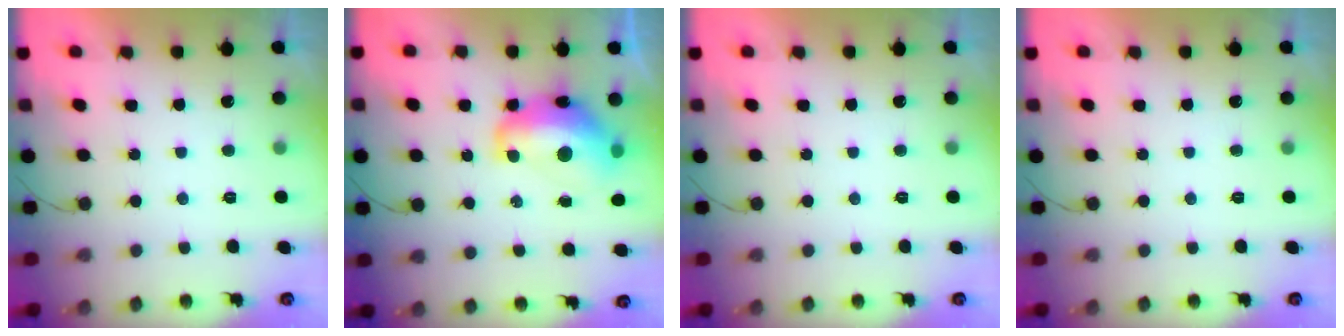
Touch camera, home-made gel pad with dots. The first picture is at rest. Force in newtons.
{"total": 15.6, "press": 15.5, "slide": 1.5}
{"total": 0.0}
{"total": 0.0}